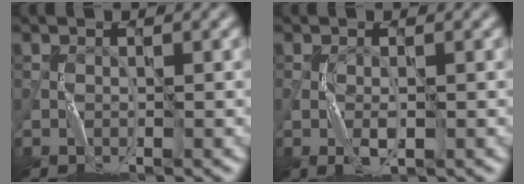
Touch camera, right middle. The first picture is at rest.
{"total": 1.9, "force": [-0.4, 0.7, 1.7], "torque": [-0.041, -0.001, -0.006]}